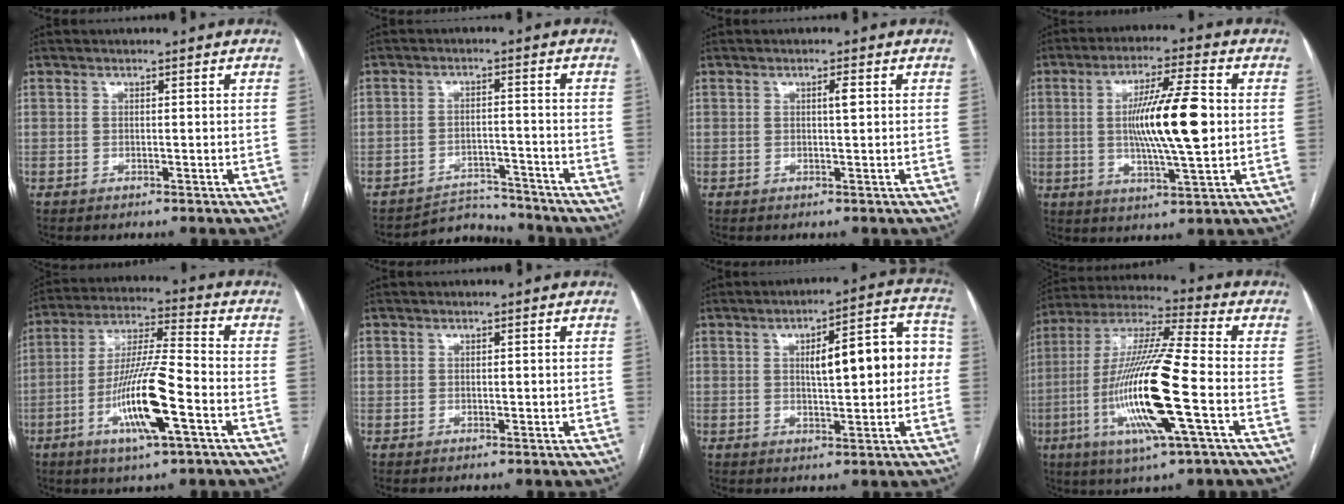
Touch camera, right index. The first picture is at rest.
{"total": 5.3, "force": [-5.1, 0.6, -1.3], "torque": [0.024, 0.011, -0.081]}
{"total": 1.4, "force": [0.4, 0.1, 1.3], "torque": [-0.024, 0.001, 0.005]}
{"total": 12.9, "force": [0.5, 1.0, 12.9], "torque": [-0.227, -0.001, 0.007]}
{"total": 13.9, "force": [-4.9, 1.0, 13.0], "torque": [-0.251, -0.008, -0.089]}
{"total": 1.1, "force": [0.5, 0.8, 0.5], "torque": [-0.009, 0.005, 0.013]}
{"total": 11.6, "force": [1.0, 3.1, 11.1], "torque": [-0.147, 0.039, 0.017]}
{"total": 19.0, "force": [-4.7, 1.0, 18.3], "torque": [-0.376, -0.015, -0.091]}